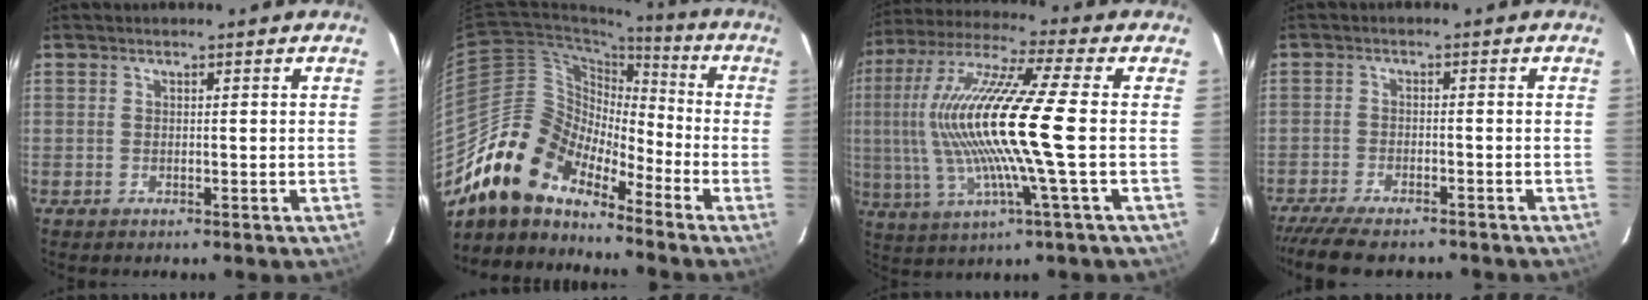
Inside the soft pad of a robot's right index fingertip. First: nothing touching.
{"total": 14.5, "force": [-12.0, 6.5, 4.9], "torque": [-0.092, 0.021, -0.238]}
{"total": 21.0, "force": [0.9, 1.3, 20.9], "torque": [-0.399, 0.003, 0.007]}
{"total": 10.7, "force": [-9.3, 2.3, 4.8], "torque": [-0.115, -0.032, -0.155]}